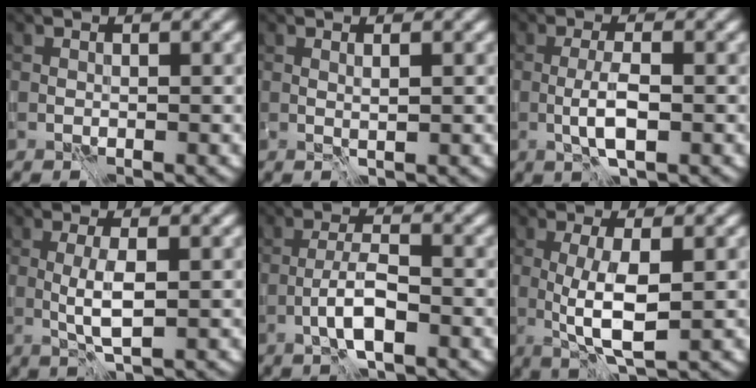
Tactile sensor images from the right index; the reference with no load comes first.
{"total": 0.5, "force": [0.3, -0.3, 0.4], "torque": [-0.007, -0.002, 0.004]}
{"total": 2.9, "force": [-0.9, 0.5, 2.7], "torque": [-0.056, -0.002, -0.019]}
{"total": 2.6, "force": [-0.2, 0.4, 2.5], "torque": [-0.055, 0.000, -0.003]}
{"total": 3.4, "force": [-1.8, 0.7, 2.8], "torque": [-0.052, 0.006, -0.038]}
{"total": 4.6, "force": [-0.3, 1.1, 4.5], "torque": [-0.089, -0.005, -0.004]}